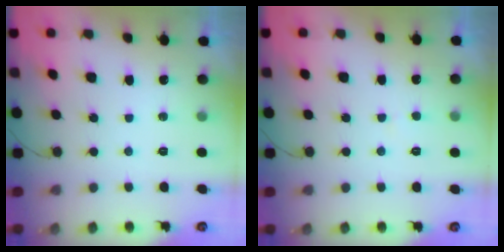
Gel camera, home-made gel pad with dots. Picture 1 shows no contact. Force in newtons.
{"total": 1.6, "press": 1.6, "slide": 0.1}